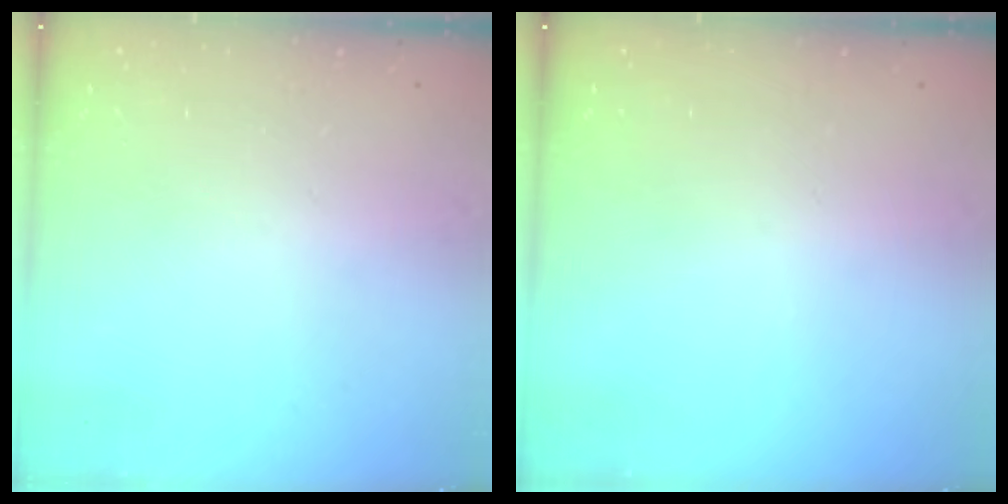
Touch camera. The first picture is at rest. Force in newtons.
{"total": 0.0}